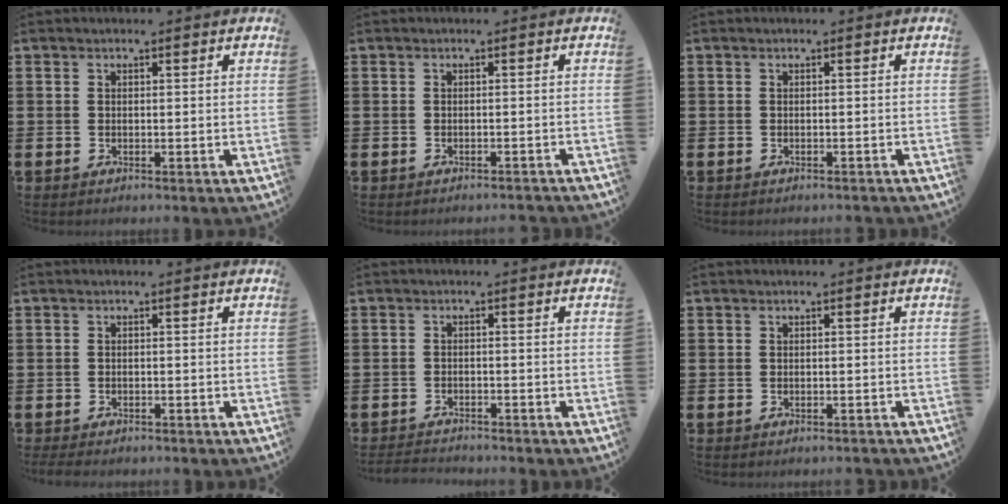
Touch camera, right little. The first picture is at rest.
{"total": 0.6, "force": [-0.6, -0.1, 0.0], "torque": [-0.001, 0.000, -0.013]}
{"total": 0.0}
{"total": 0.7, "force": [-0.6, 0.3, 0.3], "torque": [-0.007, 0.001, -0.013]}
{"total": 1.5, "force": [-1.5, 0.1, -0.1], "torque": [-0.003, 0.003, -0.032]}
{"total": 0.0}